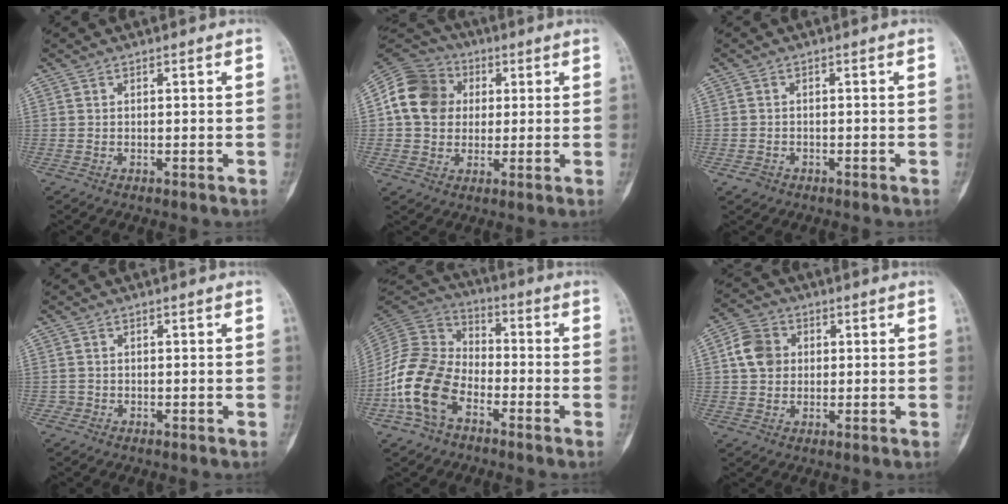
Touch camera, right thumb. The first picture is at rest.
{"total": 13.1, "force": [1.8, 11.4, 6.2], "torque": [-0.099, 0.017, 0.024]}
{"total": 1.6, "force": [-0.9, 1.3, 0.3], "torque": [-0.008, 0.006, -0.013]}
{"total": 0.8, "force": [-0.3, 0.7, -0.3], "torque": [0.008, 0.006, -0.007]}
{"total": 14.7, "force": [-6.2, 9.8, 9.0], "torque": [-0.177, 0.050, -0.128]}
{"total": 6.9, "force": [1.2, 5.9, 3.5], "torque": [-0.052, 0.010, 0.016]}